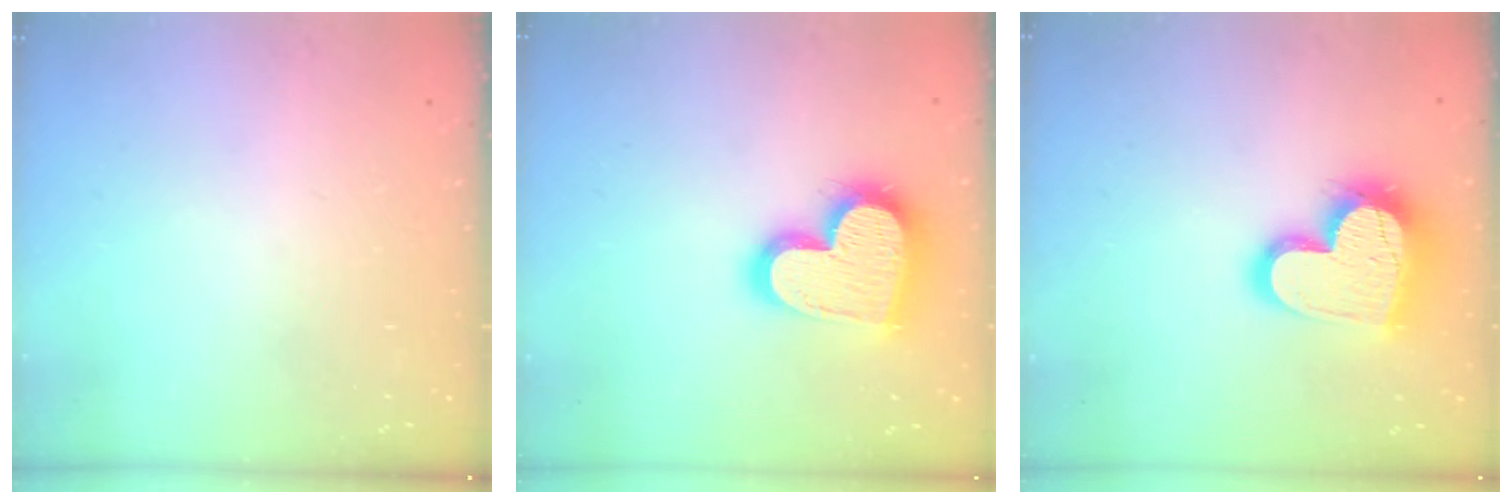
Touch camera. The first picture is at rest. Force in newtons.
{"total": 20.6, "press": 20.5, "slide": 1.4}
{"total": 18.7, "press": 18.6, "slide": 1.4}